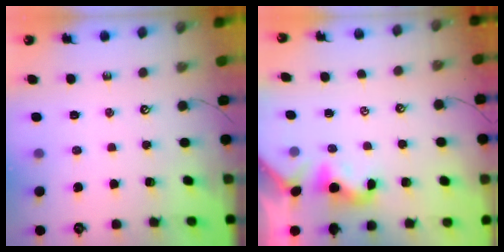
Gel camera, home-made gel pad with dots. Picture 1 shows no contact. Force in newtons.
{"total": 1.9, "press": 1.9, "slide": 0.5}